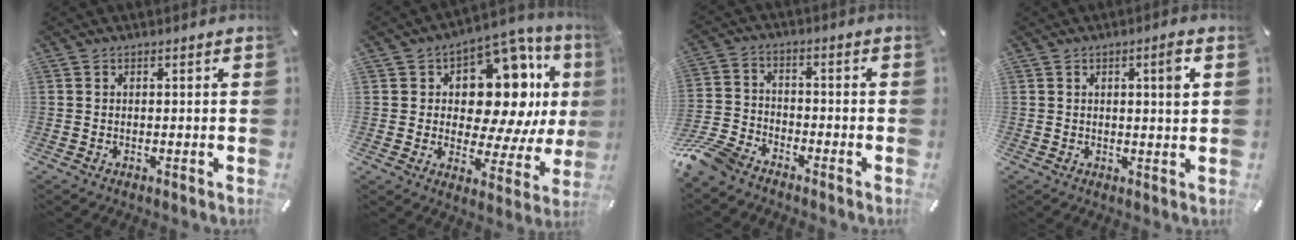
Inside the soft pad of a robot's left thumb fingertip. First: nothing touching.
{"total": 17.1, "force": [5.9, 10.4, 12.2], "torque": [-0.168, -0.046, 0.099]}
{"total": 9.0, "force": [-7.5, 3.7, 3.4], "torque": [-0.089, 0.028, -0.150]}
{"total": 4.1, "force": [1.3, 0.7, 3.8], "torque": [-0.053, -0.008, 0.014]}